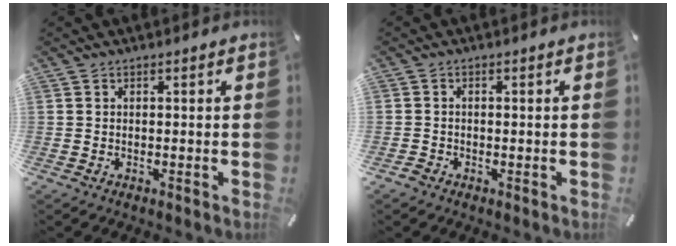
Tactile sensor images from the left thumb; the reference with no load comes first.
{"total": 1.9, "force": [-0.8, 1.8, 0.0], "torque": [0.001, 0.005, -0.018]}